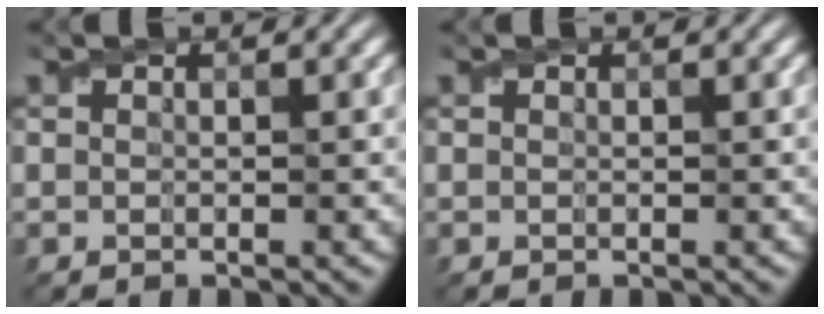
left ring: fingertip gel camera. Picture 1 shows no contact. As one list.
[{"total": 0.0}]